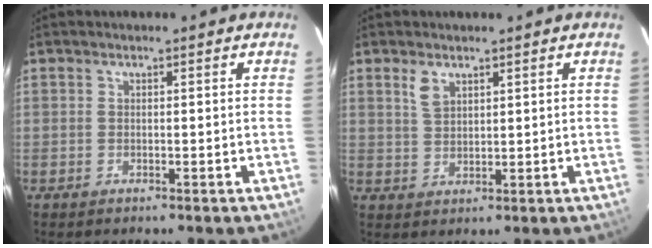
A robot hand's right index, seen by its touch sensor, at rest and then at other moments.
{"total": 3.2, "force": [1.9, 1.7, 1.9], "torque": [-0.036, 0.002, 0.040]}